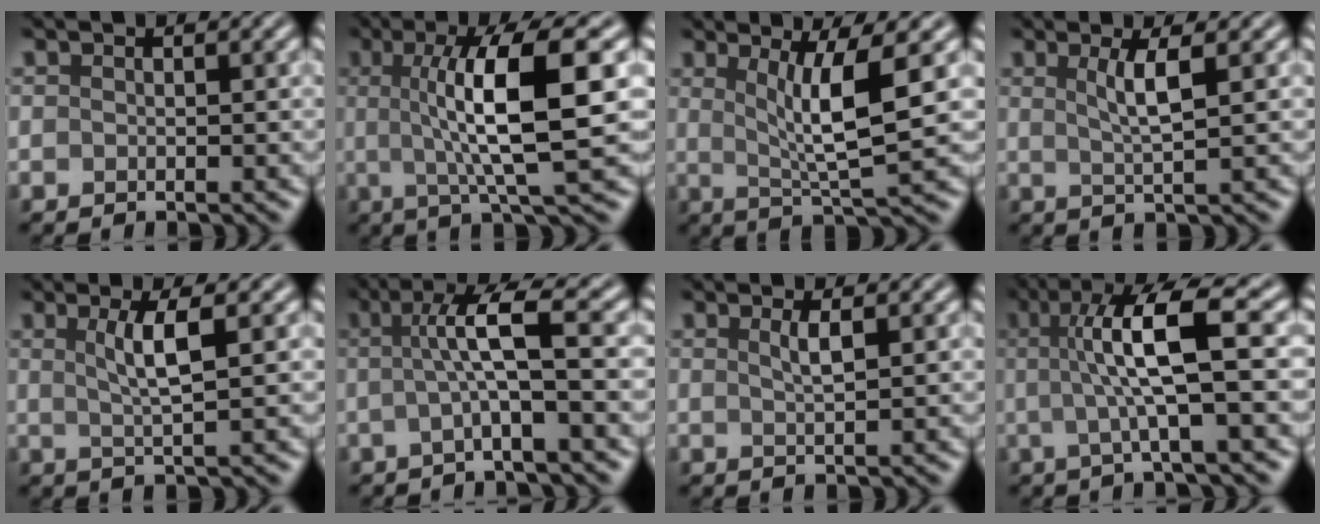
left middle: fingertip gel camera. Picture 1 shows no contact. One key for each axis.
{"total": 9.6, "fx": 1.2, "fy": 2.2, "fz": 9.3, "tx": -0.125, "ty": 0.004, "tz": 0.019}
{"total": 5.8, "fx": 1.4, "fy": 1.1, "fz": 5.5, "tx": -0.093, "ty": -0.005, "tz": 0.028}
{"total": 3.0, "fx": 0.9, "fy": 0.6, "fz": 2.9, "tx": -0.048, "ty": -0.001, "tz": 0.017}
{"total": 3.4, "fx": 0.9, "fy": 0.6, "fz": 3.3, "tx": -0.057, "ty": -0.001, "tz": 0.017}
{"total": 5.1, "fx": 0.2, "fy": 0.7, "fz": 5.0, "tx": -0.089, "ty": 0.007, "tz": 0.000}
{"total": 1.7, "fx": 0.7, "fy": 0.4, "fz": 1.5, "tx": -0.024, "ty": 0.001, "tz": 0.008}
{"total": 7.6, "fx": 0.8, "fy": 1.5, "fz": 7.4, "tx": -0.123, "ty": 0.010, "tz": 0.011}